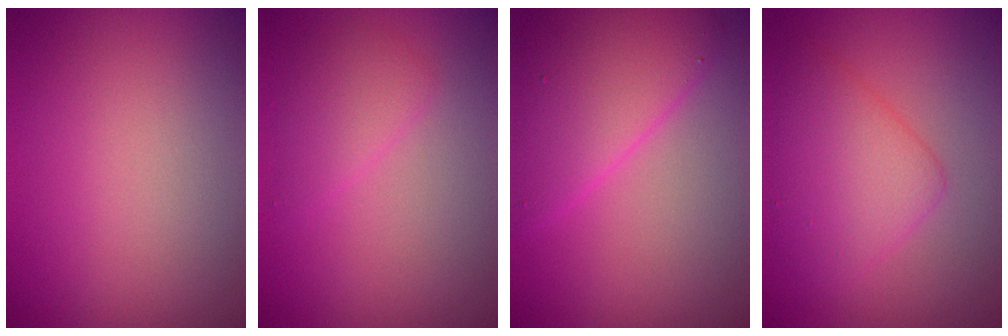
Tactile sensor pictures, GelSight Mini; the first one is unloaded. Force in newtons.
{"total": 2.0, "press": 2.0, "slide": 0.1}
{"total": 5.5, "press": 5.5, "slide": 0.3}
{"total": 4.5, "press": 4.5, "slide": 0.2}